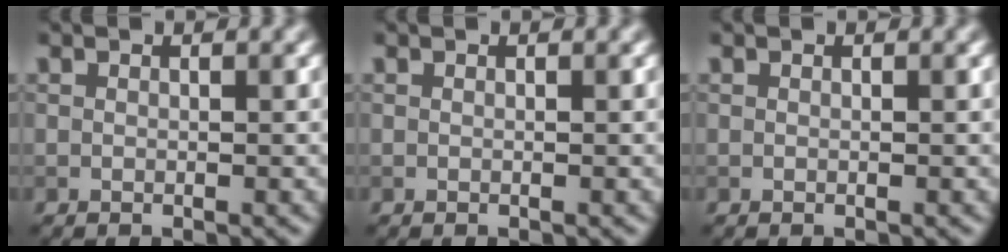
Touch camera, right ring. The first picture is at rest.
{"total": 0.0}
{"total": 0.0}